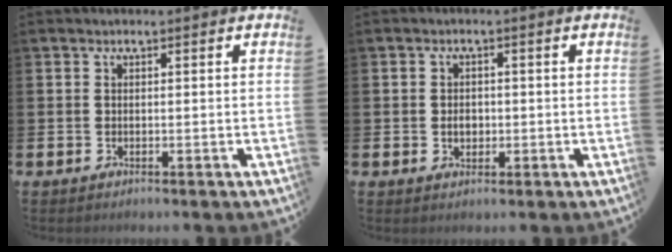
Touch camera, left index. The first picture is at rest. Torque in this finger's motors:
{"motor_torque": [0.27, -0.11, 0.03, 0.05]}